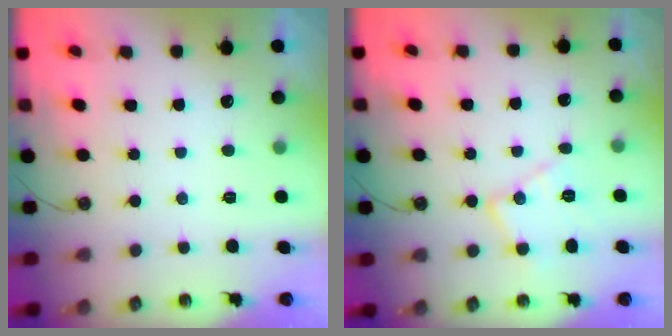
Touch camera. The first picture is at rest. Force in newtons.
{"total": 11.6, "press": 11.6, "slide": 0.3}